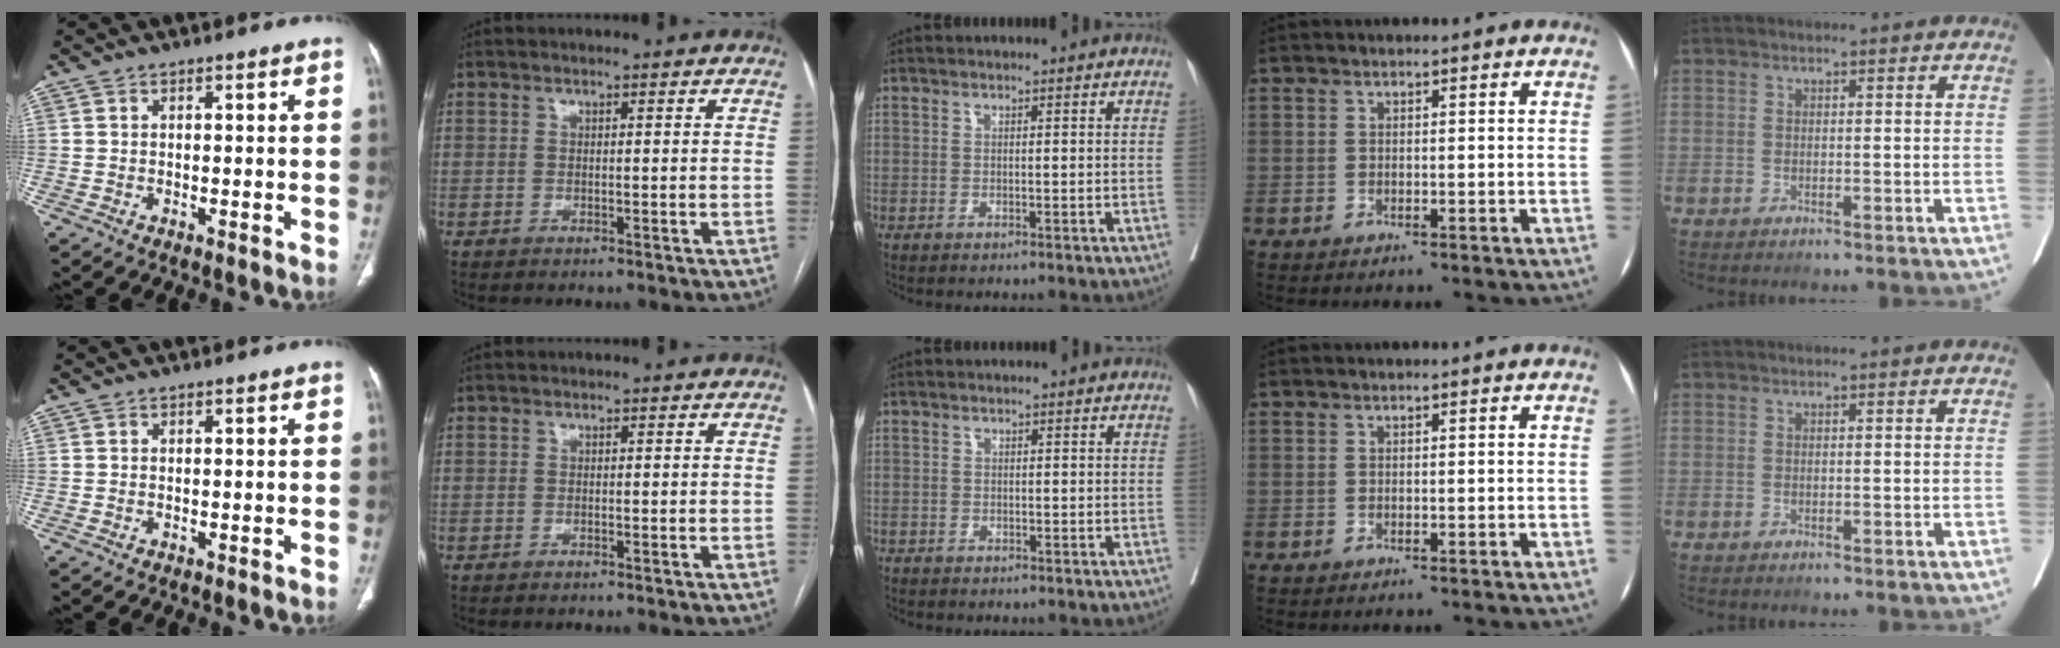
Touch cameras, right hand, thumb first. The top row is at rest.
{"middle": {"total": 1.1, "force": [-0.7, 0.6, -0.6], "torque": [-0.004, 0.007, -0.014]}}